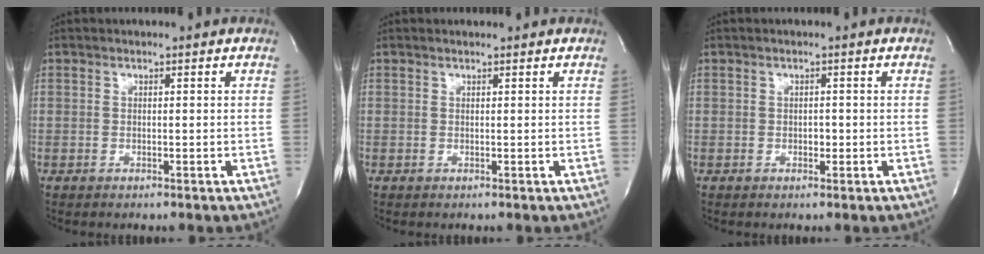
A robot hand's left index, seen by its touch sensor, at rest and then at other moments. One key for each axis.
{"total": 0.5, "fx": 0.5, "fy": 0.0, "fz": 0.0, "tx": -0.006, "ty": 0.004, "tz": 0.010}
{"total": 0.9, "fx": -0.2, "fy": 0.6, "fz": 0.6, "tx": -0.010, "ty": 0.002, "tz": -0.002}